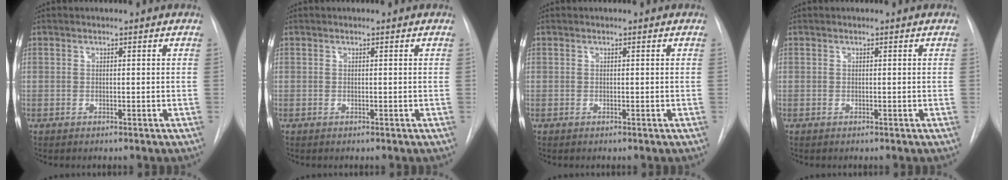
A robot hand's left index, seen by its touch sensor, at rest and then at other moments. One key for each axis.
{"total": 0.0}
{"total": 0.0}
{"total": 0.0}